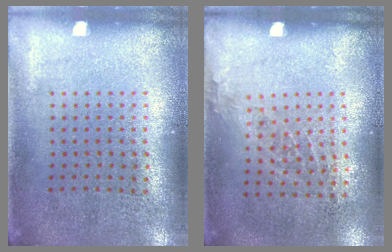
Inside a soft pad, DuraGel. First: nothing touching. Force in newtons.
{"total": 0.9, "press": 0.7, "slide": 0.6}